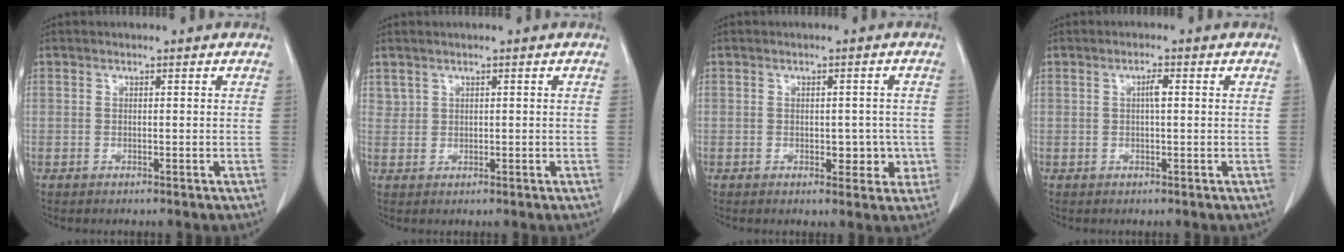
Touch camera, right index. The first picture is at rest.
{"total": 1.1, "force": [0.8, 0.7, 0.1], "torque": [0.003, 0.004, 0.017]}
{"total": 4.0, "force": [-0.8, 2.4, 3.2], "torque": [-0.026, 0.003, -0.005]}
{"total": 1.7, "force": [0.3, 0.2, 1.6], "torque": [-0.030, 0.004, 0.004]}